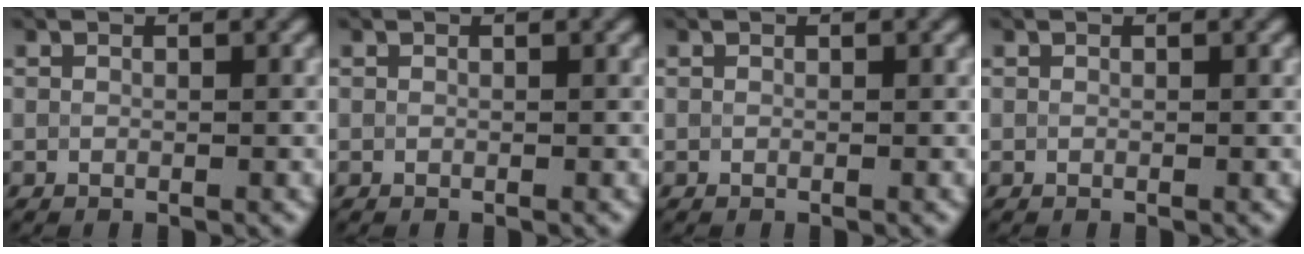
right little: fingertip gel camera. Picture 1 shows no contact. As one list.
[{"total": 0.0}, {"total": 0.0}, {"total": 0.0}]